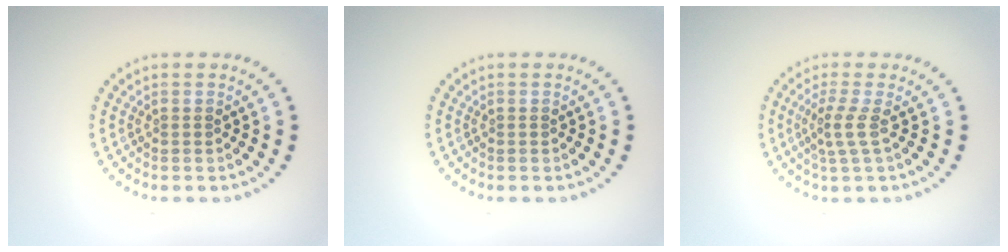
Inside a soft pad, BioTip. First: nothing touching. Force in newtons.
{"total": 0.0}
{"total": 2.1, "press": 1.4, "slide": 1.6}